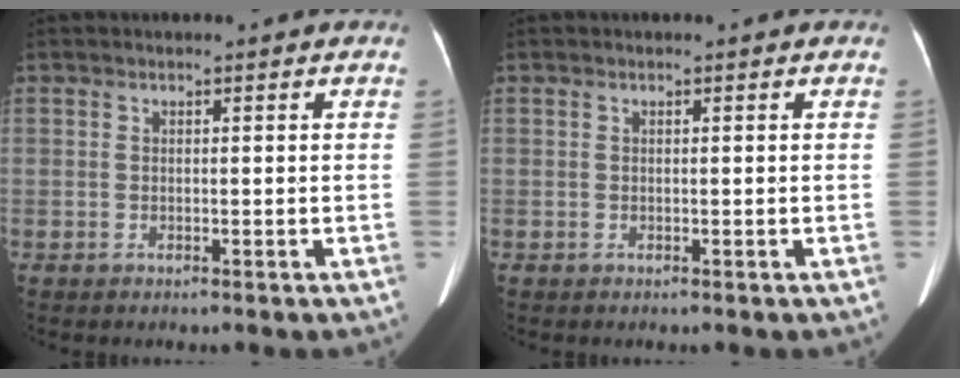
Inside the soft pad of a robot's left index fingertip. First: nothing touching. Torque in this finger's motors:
{"motor_torque": [0.12, -0.01, 0.06, -0.01]}